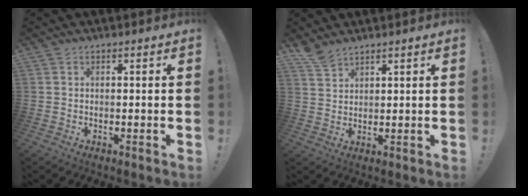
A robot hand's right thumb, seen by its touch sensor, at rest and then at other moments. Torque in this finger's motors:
{"motor_torque": [-0.74, 0.62, 0.36, 0.64, -0.03]}